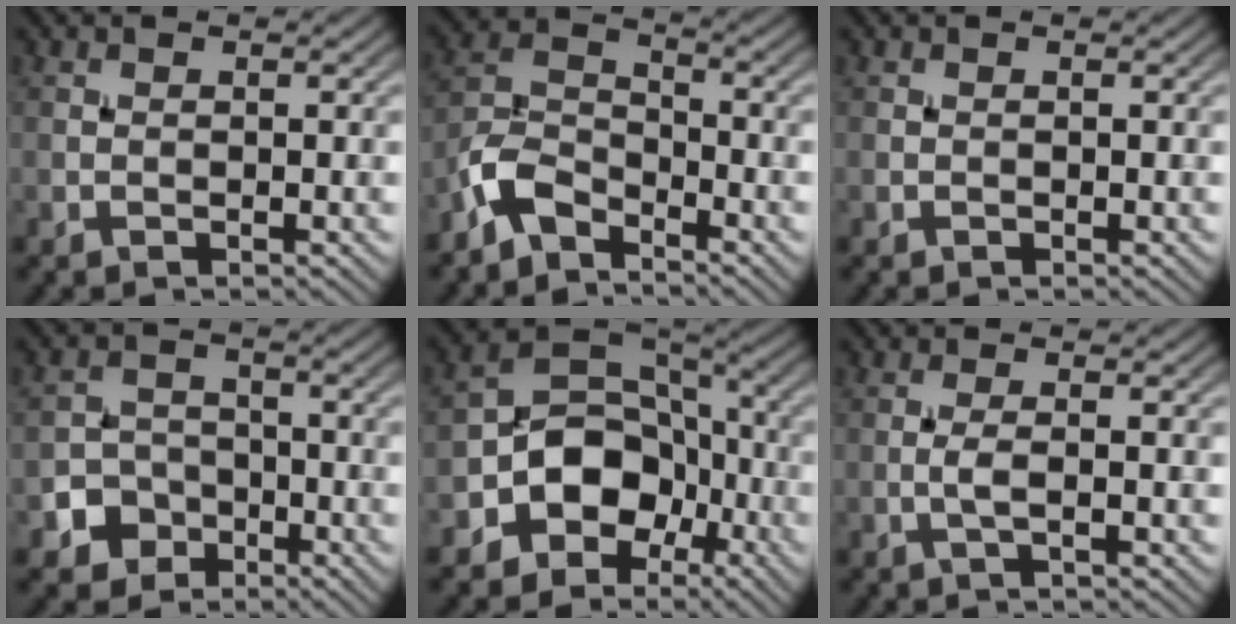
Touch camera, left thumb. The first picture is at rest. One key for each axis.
{"total": 5.9, "fx": -4.4, "fy": 2.5, "fz": 3.0, "tx": -0.065, "ty": 0.003, "tz": -0.107}
{"total": 0.0}
{"total": 4.4, "fx": -2.3, "fy": 3.5, "fz": 1.2, "tx": -0.014, "ty": -0.003, "tz": -0.050}
{"total": 10.9, "fx": -4.4, "fy": 8.0, "fz": 5.9, "tx": -0.103, "ty": -0.008, "tz": -0.093}
{"total": 1.8, "fx": -0.4, "fy": 0.2, "fz": 1.7, "tx": -0.038, "ty": 0.004, "tz": -0.013}